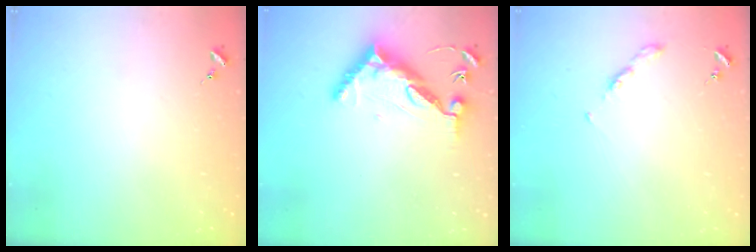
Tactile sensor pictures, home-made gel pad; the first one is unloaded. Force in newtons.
{"total": 10.7, "press": 10.6, "slide": 0.9}
{"total": 3.5, "press": 3.5, "slide": 0.4}